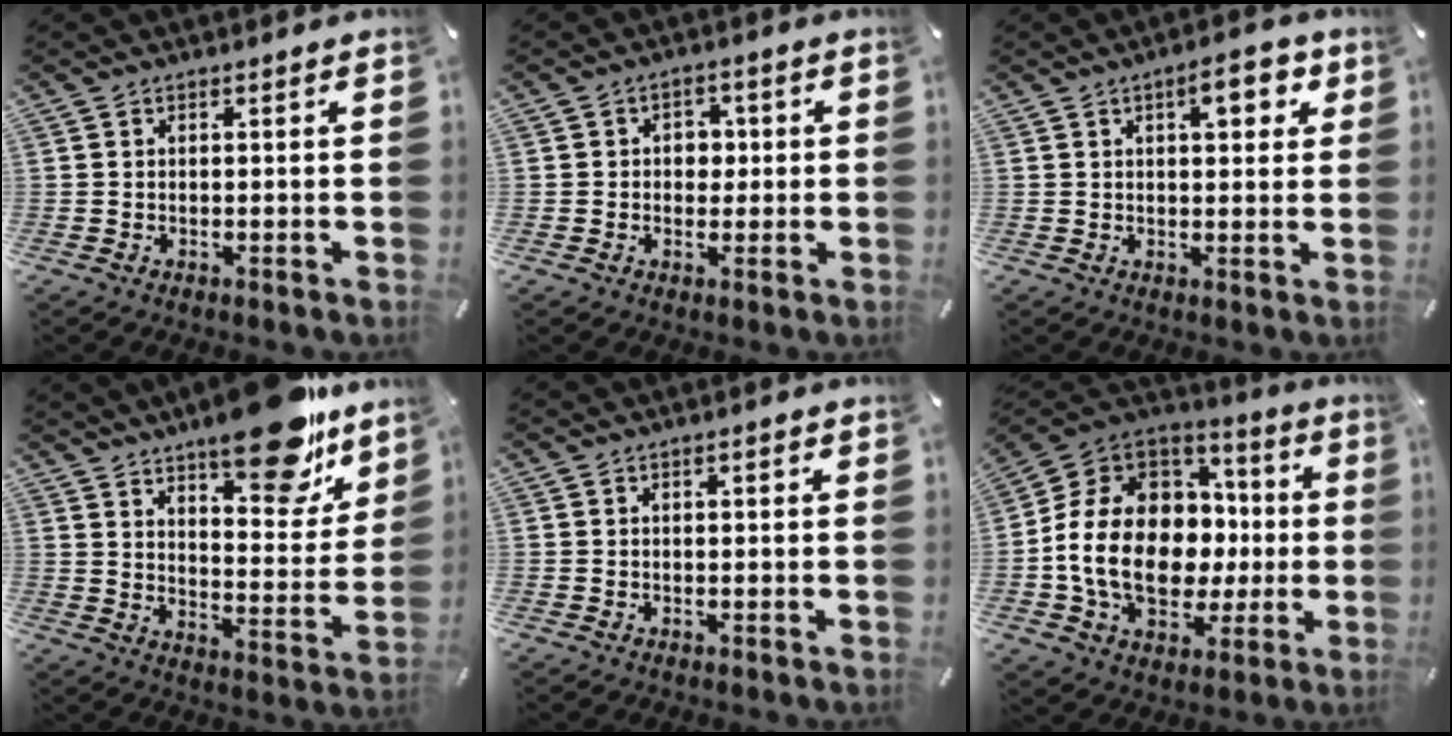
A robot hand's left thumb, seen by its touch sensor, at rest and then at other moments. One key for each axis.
{"total": 4.7, "fx": 0.0, "fy": 3.9, "fz": 2.6, "tx": -0.032, "ty": 0.001, "tz": -0.009}
{"total": 7.1, "fx": 3.0, "fy": 3.0, "fz": 5.6, "tx": -0.067, "ty": -0.010, "tz": 0.041}
{"total": 18.8, "fx": 14.2, "fy": 6.9, "fz": 10.2, "tx": -0.132, "ty": -0.106, "tz": 0.234}
{"total": 0.6, "fx": 0.1, "fy": 0.3, "fz": 0.5, "tx": -0.009, "ty": 0.003, "tz": 0.000}
{"total": 18.5, "fx": -2.7, "fy": 14.1, "fz": 11.7, "tx": -0.262, "ty": 0.006, "tz": -0.040}